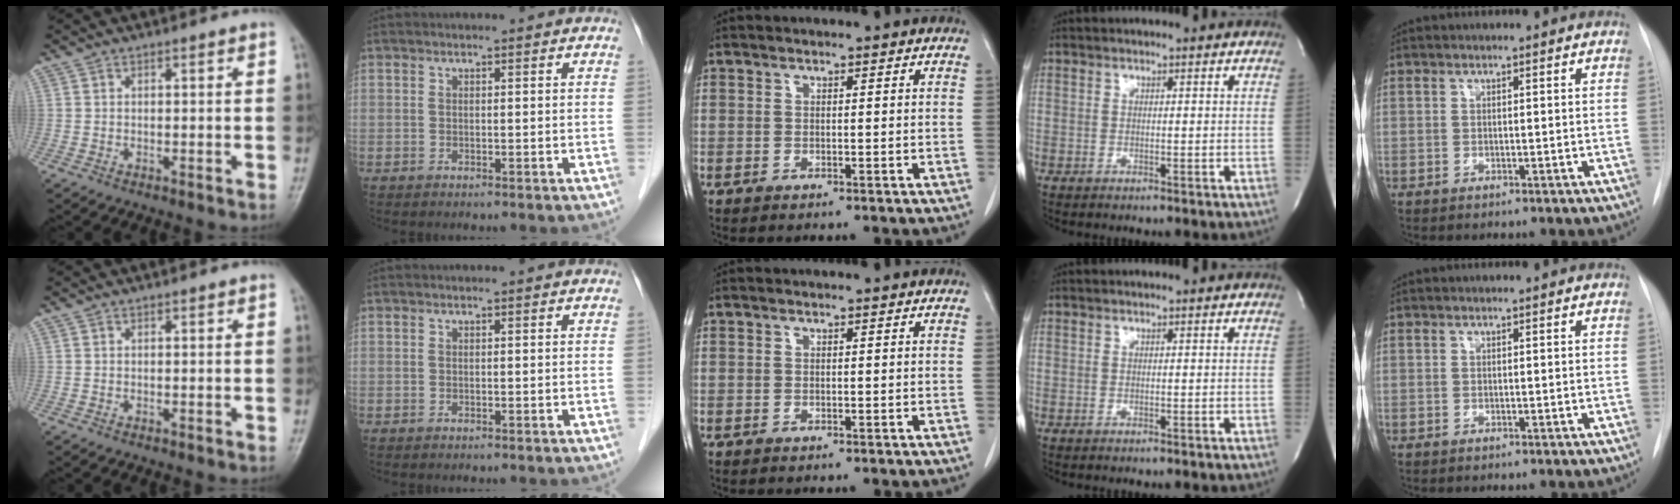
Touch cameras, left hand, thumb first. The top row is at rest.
{}